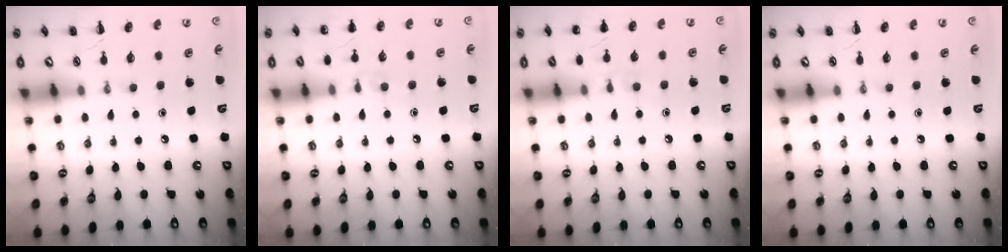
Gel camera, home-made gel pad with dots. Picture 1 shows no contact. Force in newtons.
{"total": 7.0, "press": 6.7, "slide": 2.0}
{"total": 5.9, "press": 5.8, "slide": 1.4}
{"total": 0.0}